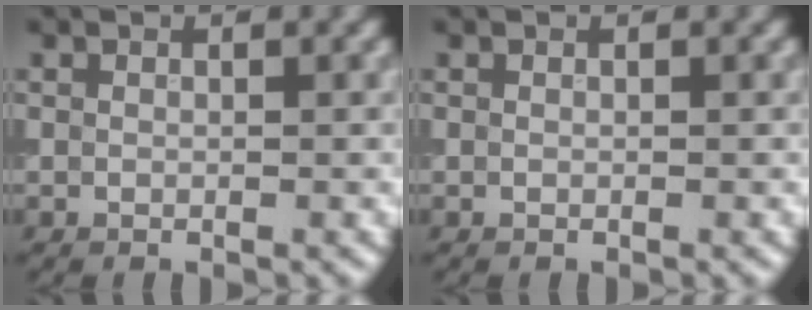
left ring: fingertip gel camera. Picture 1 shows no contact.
{"total": 0.0}